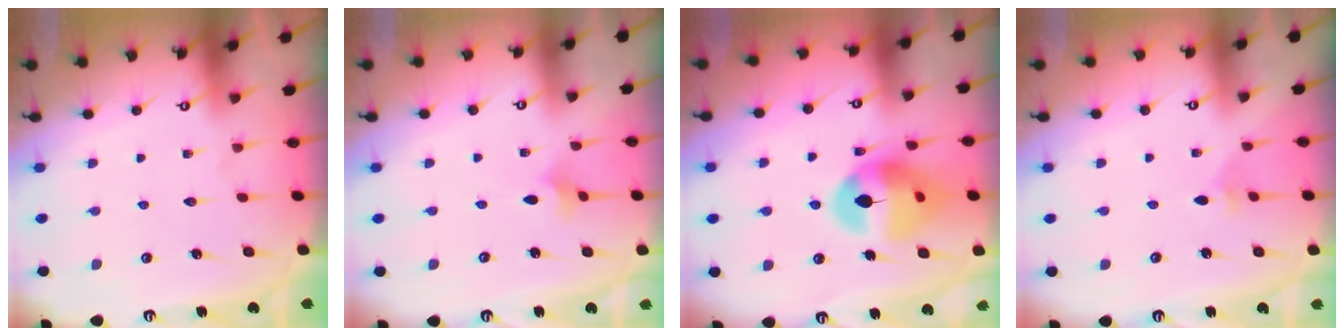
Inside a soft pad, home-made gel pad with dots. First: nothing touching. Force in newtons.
{"total": 1.8, "press": 1.7, "slide": 0.5}
{"total": 14.1, "press": 14.0, "slide": 1.8}
{"total": 1.9, "press": 1.9, "slide": 0.3}